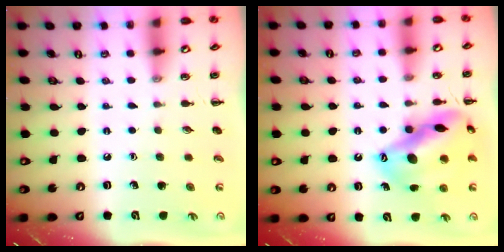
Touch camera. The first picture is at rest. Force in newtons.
{"total": 17.9, "press": 17.7, "slide": 2.8}